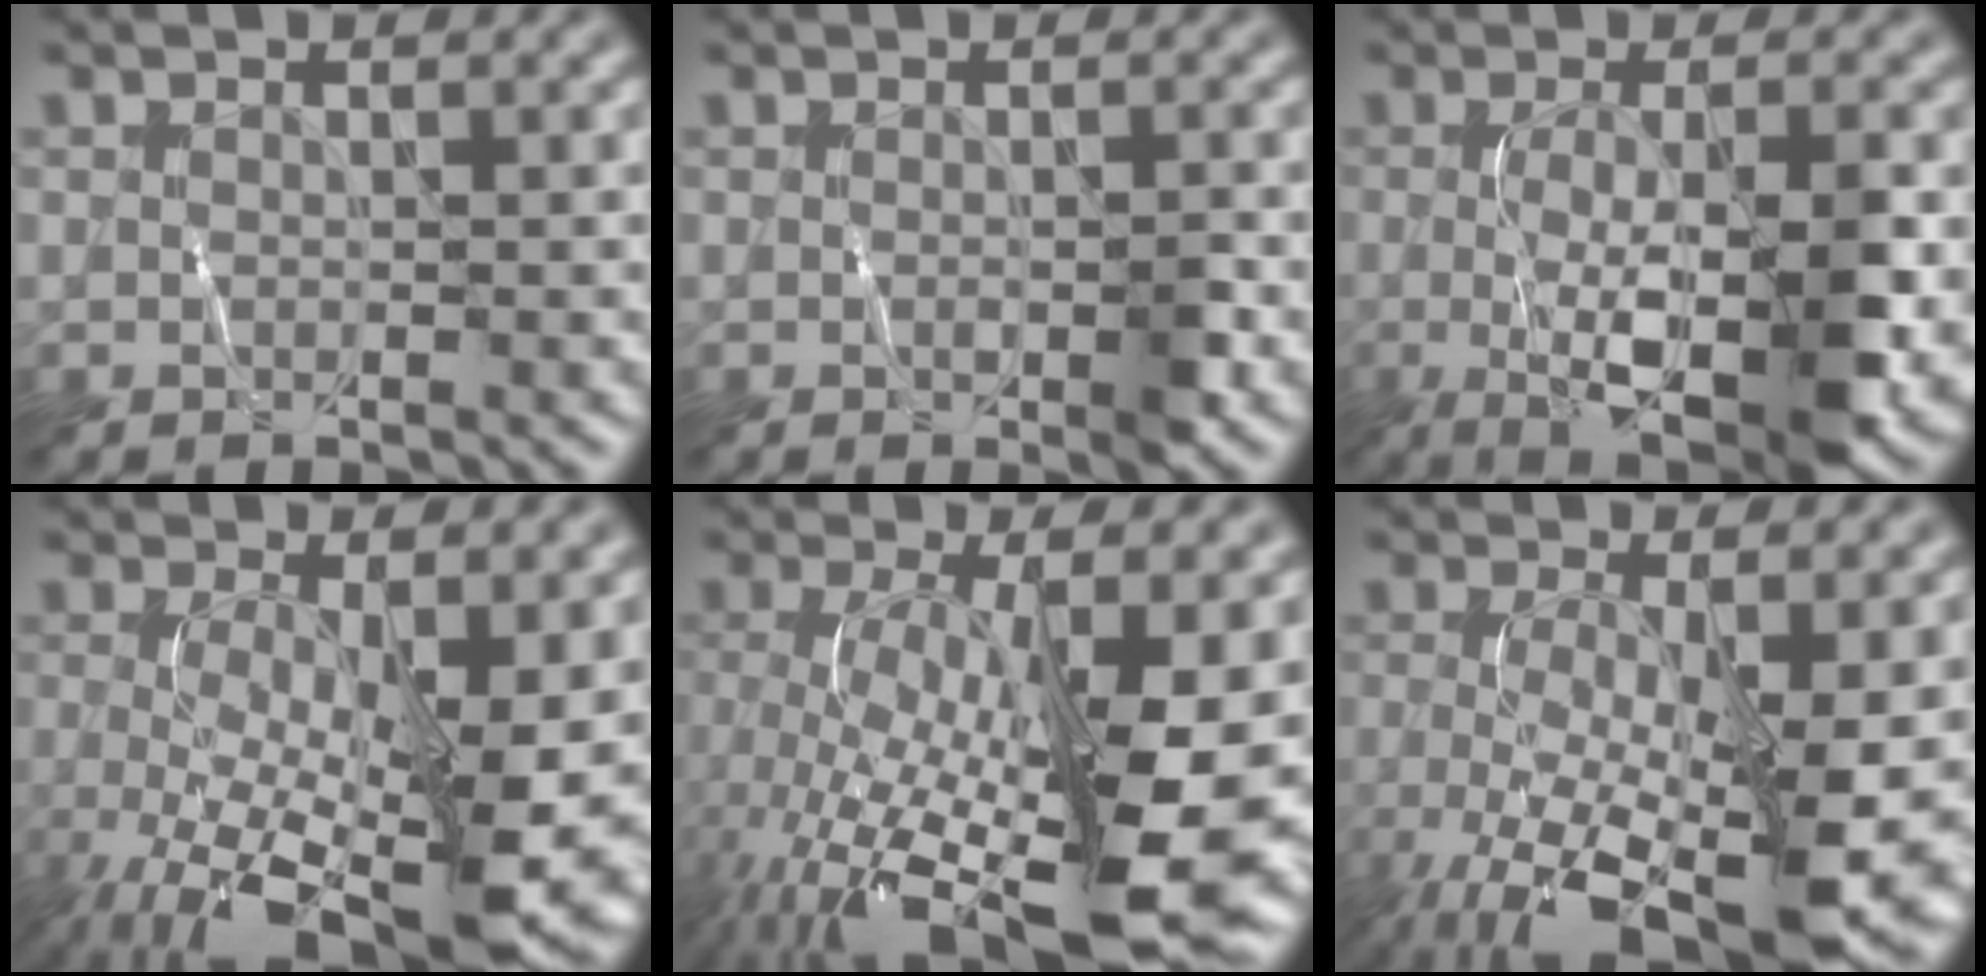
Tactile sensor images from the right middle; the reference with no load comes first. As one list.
[{"total": 1.8, "force": [-0.5, 0.5, 1.7], "torque": [-0.028, -0.003, -0.007]}, {"total": 11.1, "force": [-2.6, 3.5, 10.2], "torque": [-0.175, -0.020, -0.033]}, {"total": 14.1, "force": [-3.6, 5.2, 12.5], "torque": [-0.213, -0.030, -0.048]}, {"total": 16.7, "force": [-3.8, 6.1, 15.1], "torque": [-0.271, -0.032, -0.052]}, {"total": 13.1, "force": [-4.1, 4.1, 11.7], "torque": [-0.203, -0.037, -0.057]}]